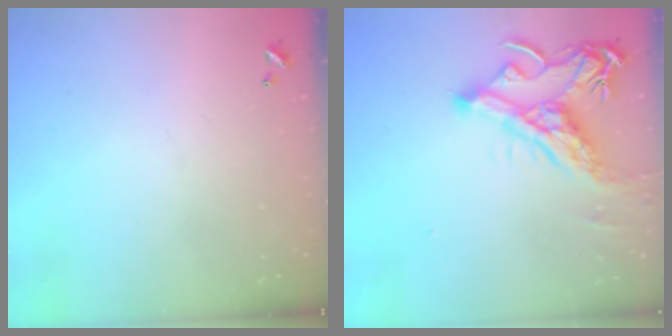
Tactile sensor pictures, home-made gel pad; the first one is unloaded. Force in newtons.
{"total": 9.5, "press": 9.3, "slide": 1.6}